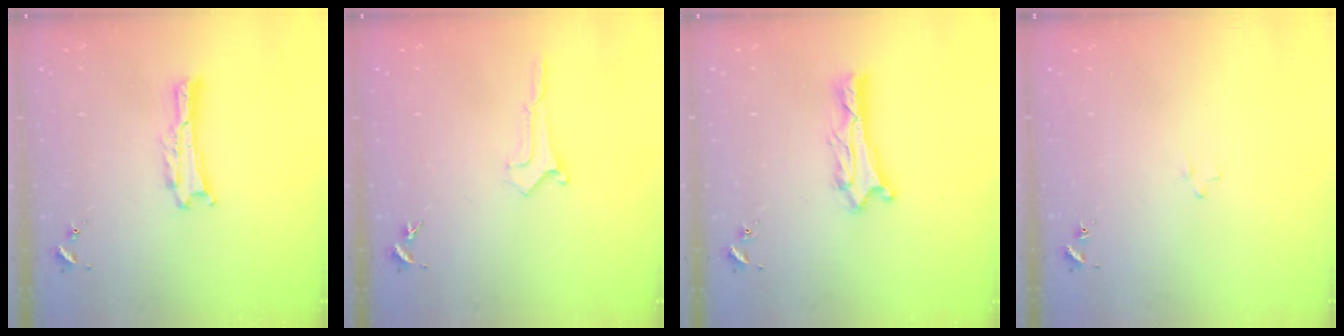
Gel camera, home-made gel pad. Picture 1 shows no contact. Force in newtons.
{"total": 0.0}
{"total": 1.2, "press": 1.1, "slide": 0.1}
{"total": 1.2, "press": 1.2, "slide": 0.2}